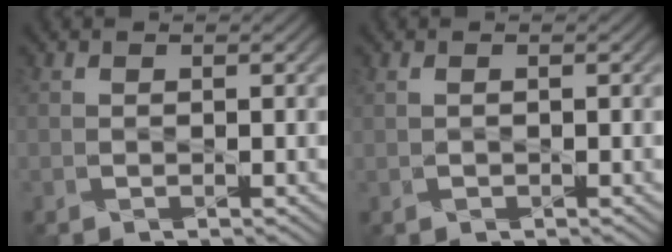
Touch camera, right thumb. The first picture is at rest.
{"total": 0.6, "force": [0.0, 0.3, 0.4], "torque": [-0.011, 0.002, 0.000]}